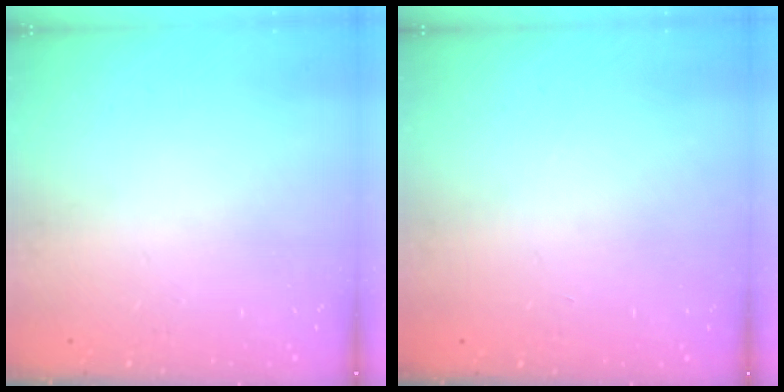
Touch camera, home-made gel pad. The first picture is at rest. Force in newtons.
{"total": 0.0}